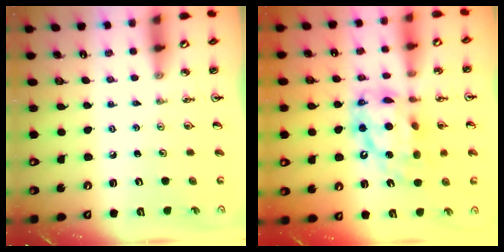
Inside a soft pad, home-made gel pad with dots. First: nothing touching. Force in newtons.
{"total": 15.9, "press": 15.9, "slide": 1.4}